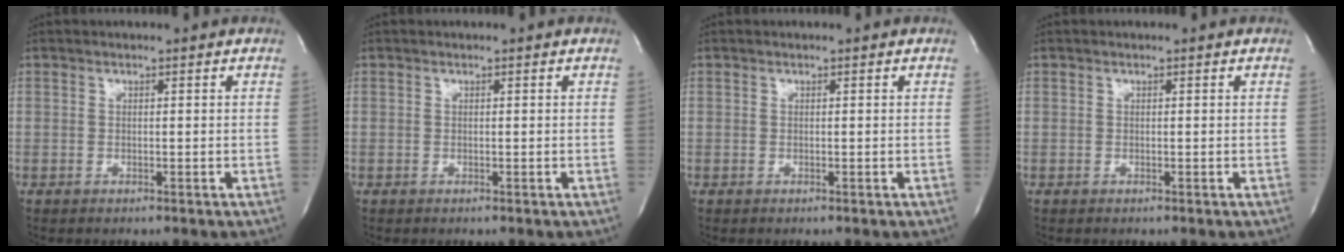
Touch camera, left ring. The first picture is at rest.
{"total": 0.0}
{"total": 0.0}
{"total": 0.0}